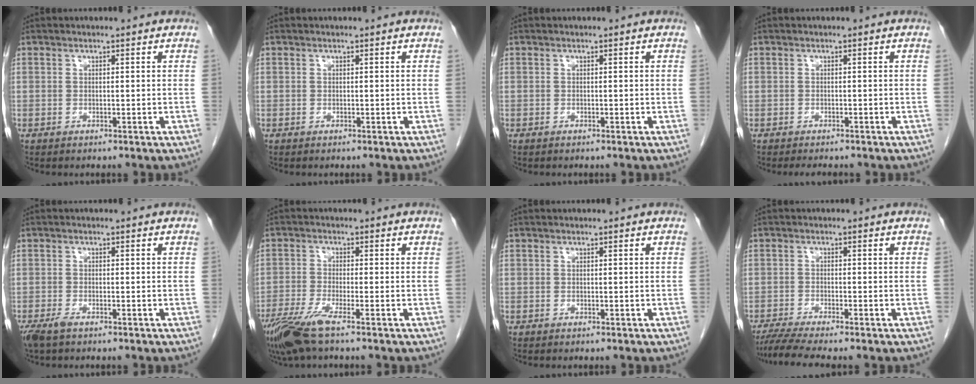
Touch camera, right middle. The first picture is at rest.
{"total": 0.0}
{"total": 0.0}
{"total": 2.3, "force": [-2.0, 0.7, 0.8], "torque": [-0.014, -0.006, -0.024]}
{"total": 2.8, "force": [-1.9, 0.8, 1.8], "torque": [-0.042, -0.007, -0.033]}
{"total": 6.5, "force": [-4.4, 0.1, 4.8], "torque": [-0.095, -0.018, -0.086]}
{"total": 0.0}
{"total": 5.1, "force": [-4.3, -0.8, 2.7], "torque": [-0.049, -0.016, -0.077]}